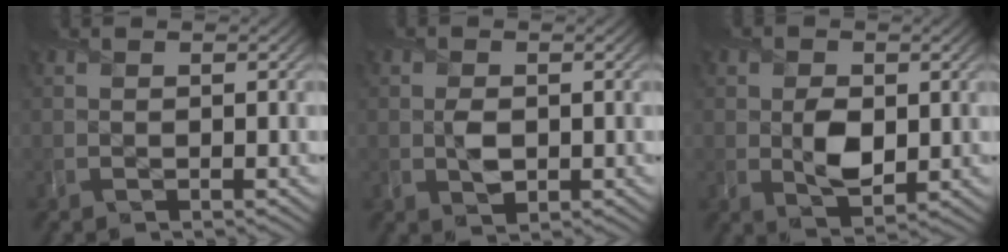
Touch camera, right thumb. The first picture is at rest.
{"total": 2.5, "force": [-0.1, 1.8, 1.7], "torque": [-0.036, -0.007, -0.003]}
{"total": 4.6, "force": [0.0, 3.2, 3.4], "torque": [-0.063, -0.009, 0.002]}